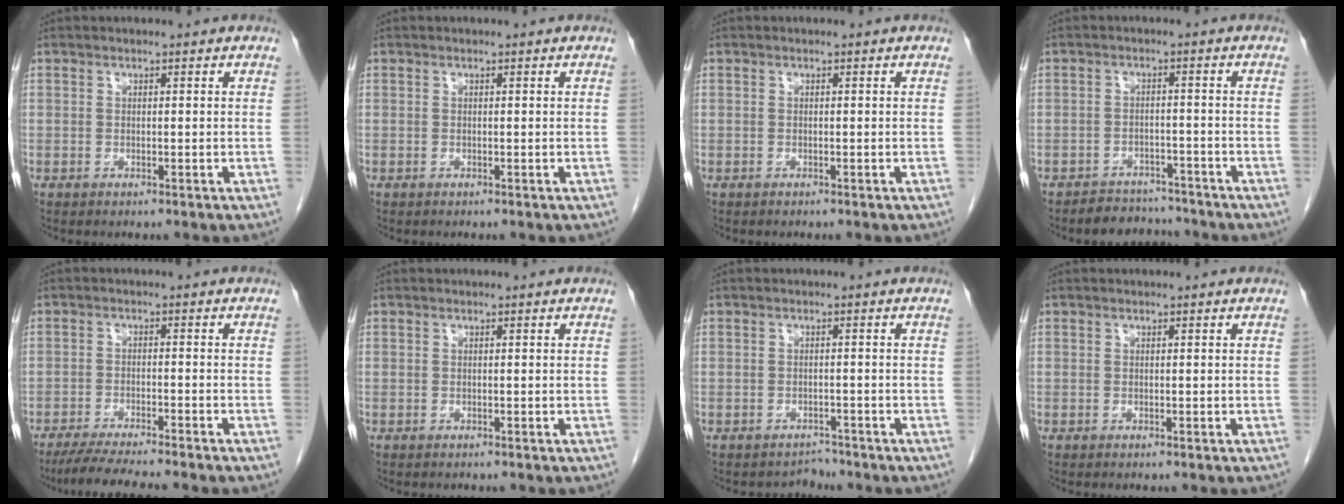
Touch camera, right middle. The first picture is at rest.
{"total": 0.0}
{"total": 0.0}
{"total": 5.0, "force": [-4.6, 1.9, -0.4], "torque": [0.016, 0.009, -0.071]}
{"total": 8.0, "force": [-6.9, -0.7, 4.0], "torque": [-0.055, -0.023, -0.112]}
{"total": 0.0}
{"total": 1.8, "force": [-1.5, 0.6, -0.7], "torque": [0.011, 0.000, -0.022]}
{"total": 0.0}